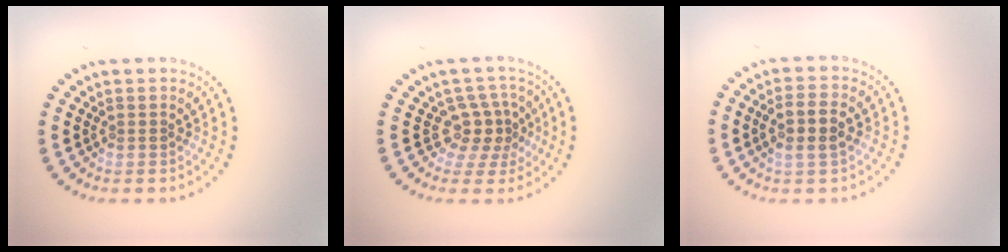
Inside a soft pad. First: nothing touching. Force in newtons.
{"total": 2.9, "press": 2.1, "slide": 2.0}
{"total": 3.0, "press": 2.8, "slide": 0.9}